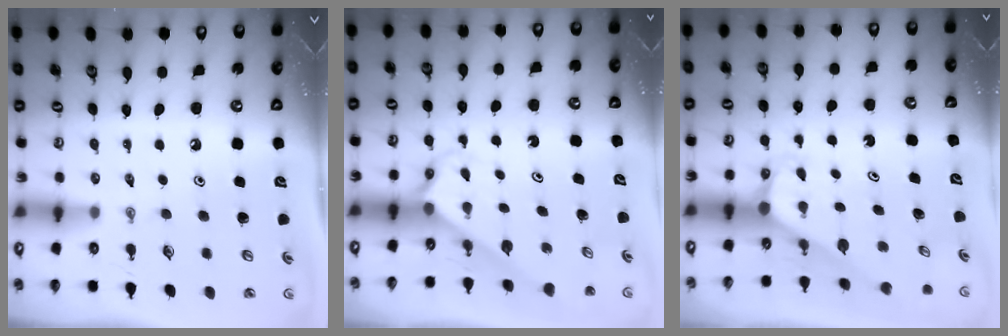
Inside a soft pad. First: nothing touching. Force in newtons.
{"total": 2.6, "press": 2.6, "slide": 0.1}
{"total": 2.9, "press": 2.9, "slide": 0.2}